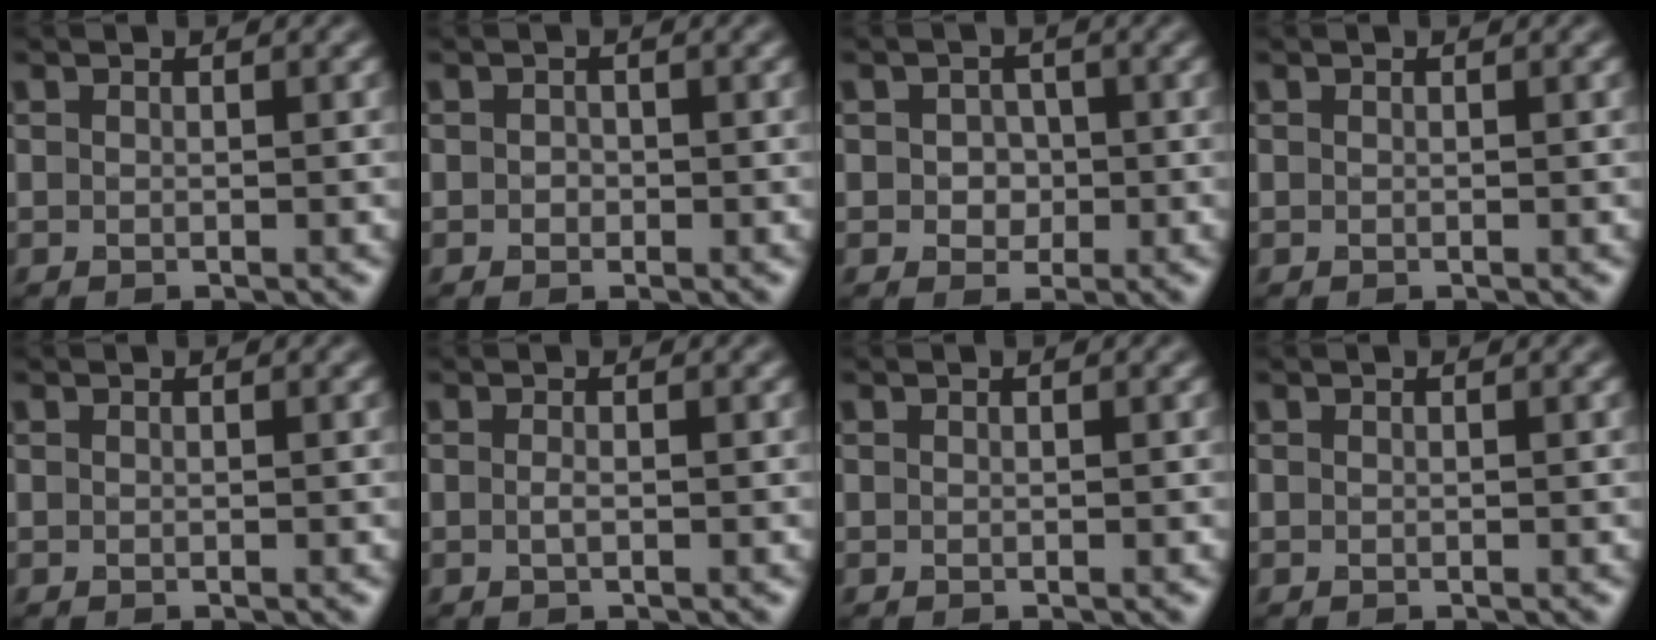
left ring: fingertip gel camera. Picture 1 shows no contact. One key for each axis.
{"total": 0.7, "fx": -0.1, "fy": 0.7, "fz": 0.3, "tx": -0.002, "ty": -0.004, "tz": -0.003}
{"total": 2.0, "fx": -0.1, "fy": 1.7, "fz": 0.9, "tx": -0.009, "ty": -0.002, "tz": -0.003}
{"total": 0.0}
{"total": 0.0}
{"total": 0.7, "fx": -0.1, "fy": 0.2, "fz": 0.7, "tx": -0.016, "ty": -0.001, "tz": -0.003}
{"total": 0.0}
{"total": 0.0}